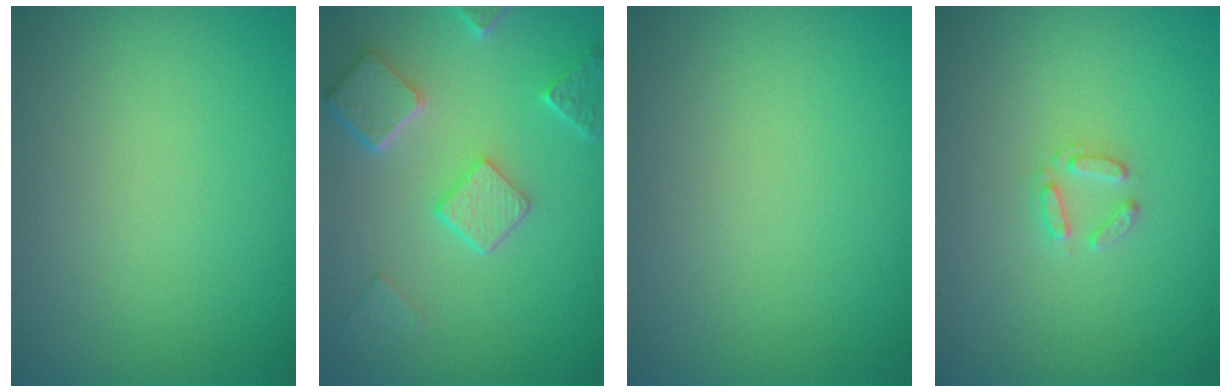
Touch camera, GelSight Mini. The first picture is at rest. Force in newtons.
{"total": 4.8, "press": 3.7, "slide": 2.9}
{"total": 0.0}
{"total": 1.5, "press": 1.4, "slide": 0.2}